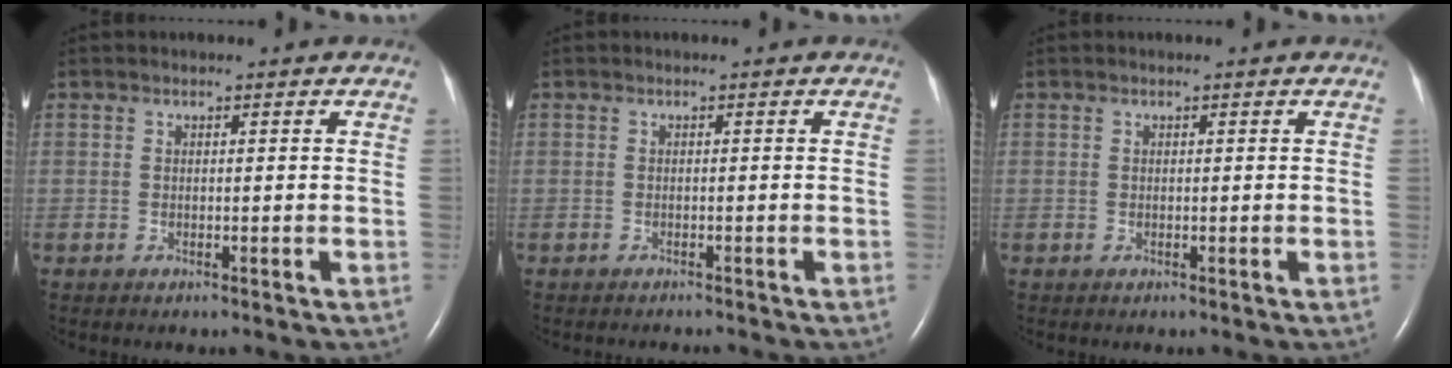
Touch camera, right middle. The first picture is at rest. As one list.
[{"total": 2.4, "force": [-2.3, 0.1, 0.7], "torque": [-0.009, -0.004, -0.028]}, {"total": 0.0}]